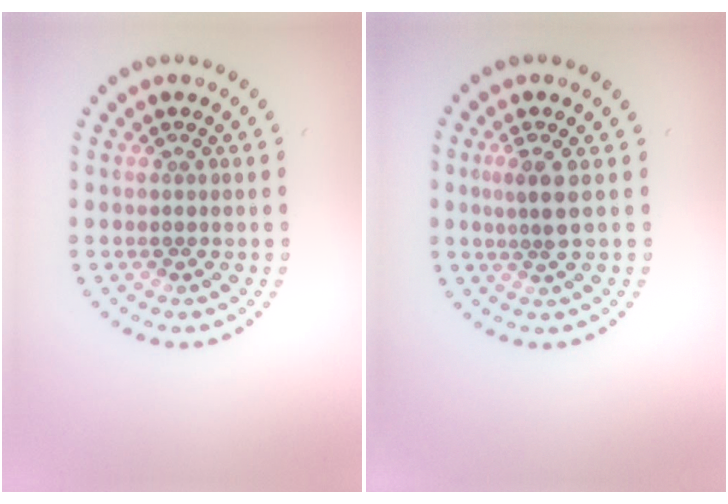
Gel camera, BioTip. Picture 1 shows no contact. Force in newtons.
{"total": 2.1, "press": 1.6, "slide": 1.3}